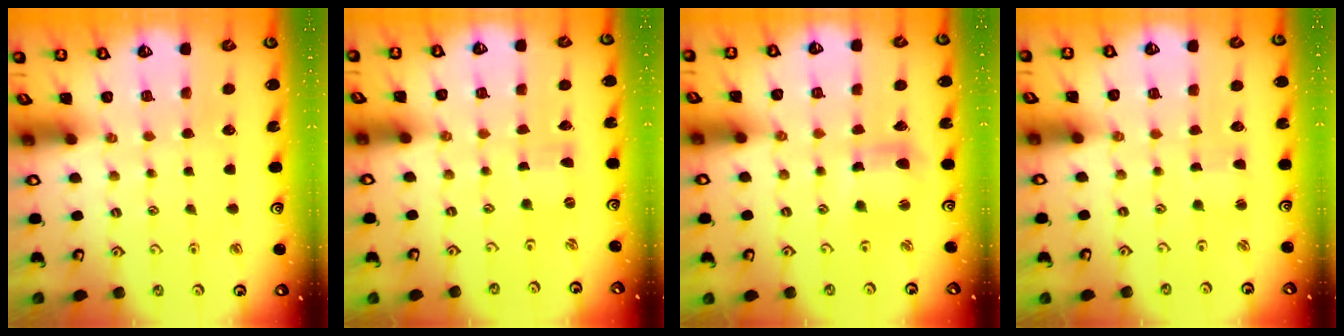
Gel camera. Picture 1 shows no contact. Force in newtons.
{"total": 0.0}
{"total": 7.1, "press": 7.0, "slide": 0.9}
{"total": 1.5, "press": 1.5, "slide": 0.2}